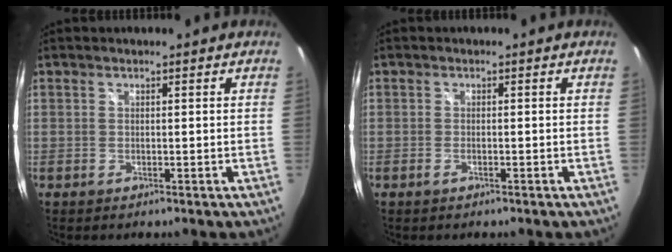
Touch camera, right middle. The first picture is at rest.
{"total": 1.1, "force": [-0.7, 0.4, 0.7], "torque": [-0.017, -0.001, -0.015]}